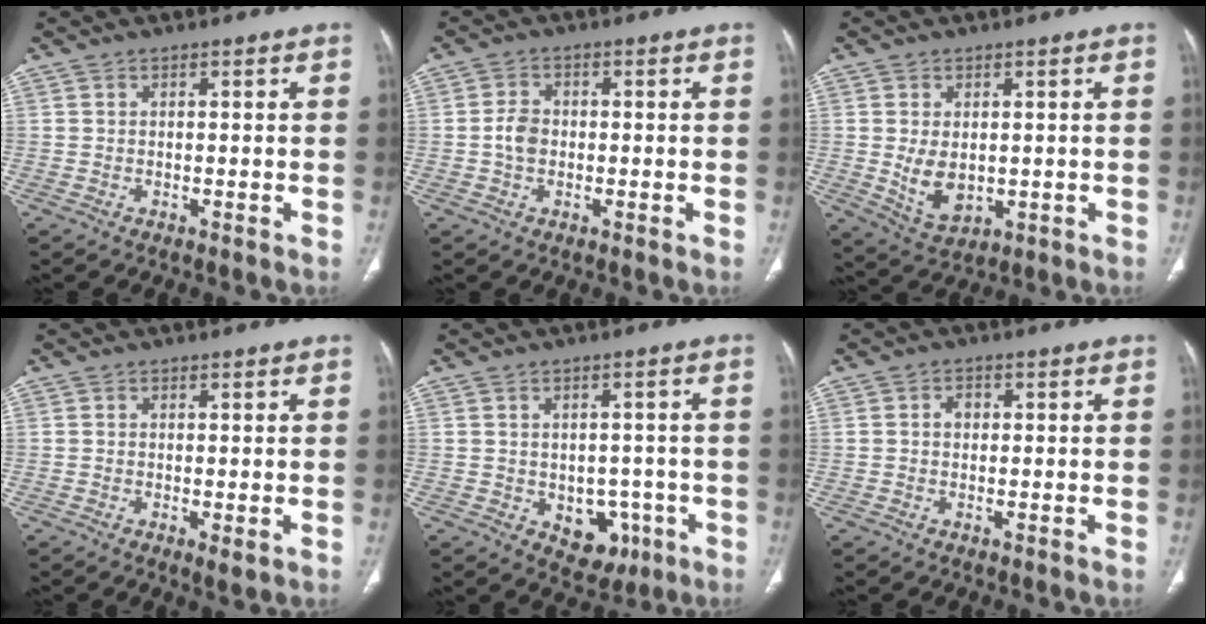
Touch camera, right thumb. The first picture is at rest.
{"total": 3.5, "force": [-0.4, 2.6, 2.3], "torque": [-0.040, 0.009, -0.014]}
{"total": 6.7, "force": [-0.1, 4.4, 5.0], "torque": [-0.079, -0.015, 0.017]}
{"total": 1.8, "force": [-0.4, 0.5, 1.7], "torque": [-0.034, -0.009, -0.005]}
{"total": 7.4, "force": [-2.3, 5.5, 4.3], "torque": [-0.021, 0.015, -0.016]}
{"total": 1.8, "force": [0.1, 1.4, 1.1], "torque": [-0.012, 0.007, 0.000]}